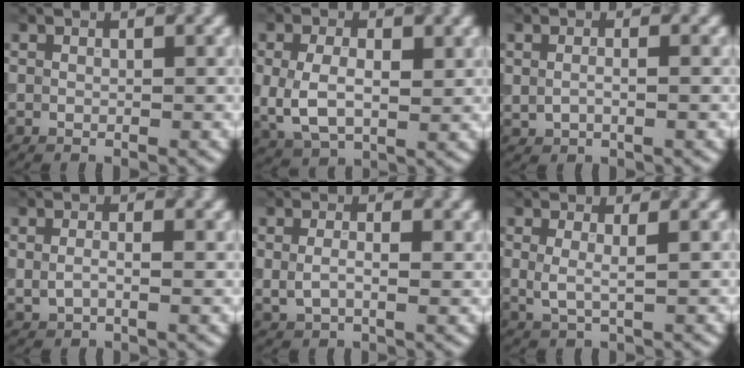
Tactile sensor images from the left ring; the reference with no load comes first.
{"total": 5.2, "force": [0.3, 3.4, 4.0], "torque": [-0.089, -0.003, 0.007]}
{"total": 1.5, "force": [0.0, 0.7, 1.4], "torque": [-0.035, -0.003, 0.001]}
{"total": 1.9, "force": [0.2, 1.0, 1.6], "torque": [-0.041, -0.005, 0.004]}
{"total": 2.6, "force": [0.4, 1.5, 2.1], "torque": [-0.050, -0.007, 0.010]}
{"total": 1.8, "force": [0.5, 0.5, 1.6], "torque": [-0.030, -0.009, 0.008]}